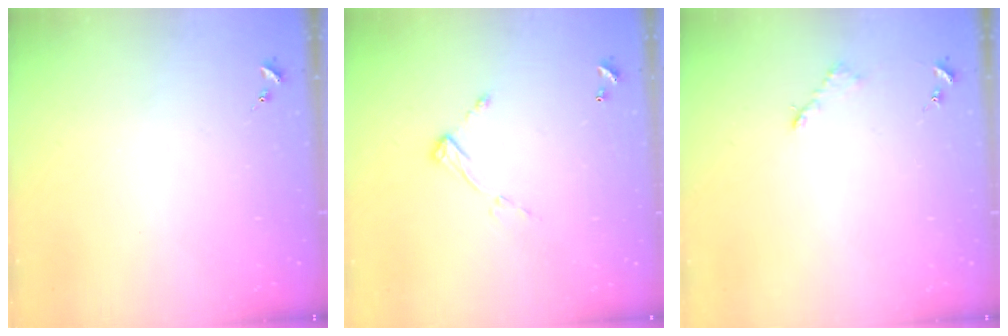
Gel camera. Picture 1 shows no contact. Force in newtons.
{"total": 6.9, "press": 6.9, "slide": 0.4}
{"total": 2.6, "press": 2.6, "slide": 0.4}